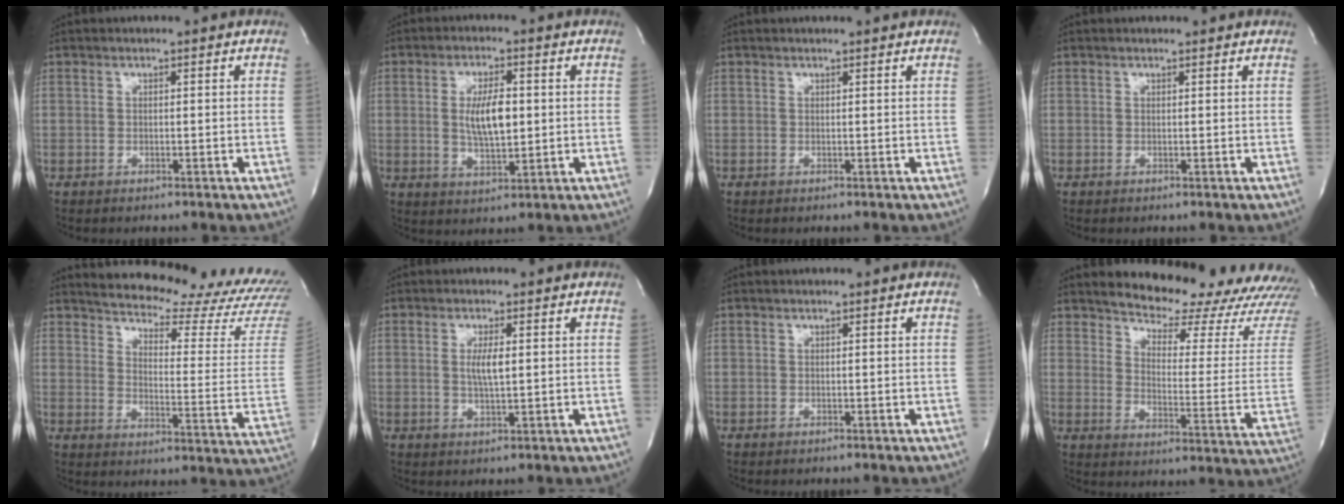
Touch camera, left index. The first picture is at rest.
{"total": 6.9, "force": [0.6, 2.3, 6.5], "torque": [-0.123, 0.000, 0.014]}
{"total": 1.5, "force": [1.5, -0.1, 0.2], "torque": [-0.012, 0.002, 0.015]}
{"total": 1.4, "force": [1.3, 0.3, 0.1], "torque": [-0.013, 0.006, 0.013]}
{"total": 24.6, "force": [23.2, 2.2, 7.7], "torque": [-0.110, -0.122, 0.269]}
{"total": 3.3, "force": [0.5, 0.5, 3.2], "torque": [-0.064, -0.004, 0.010]}
{"total": 0.0}
{"total": 21.2, "force": [19.7, 3.8, 6.9], "torque": [-0.089, -0.097, 0.230]}